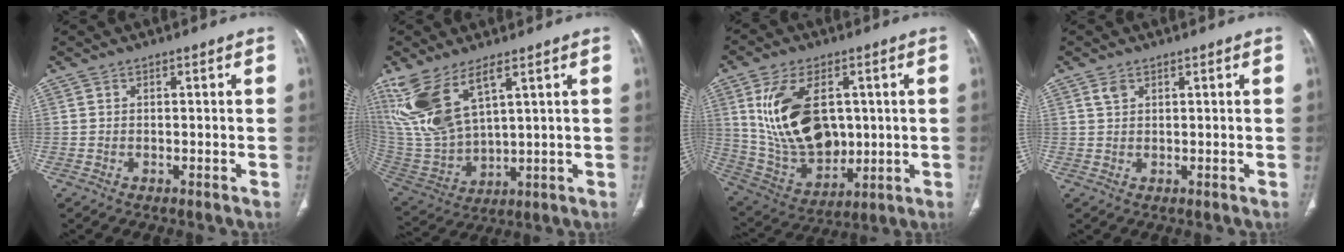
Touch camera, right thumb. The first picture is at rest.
{"total": 14.9, "force": [7.8, 6.0, 11.1], "torque": [-0.240, -0.031, 0.182]}
{"total": 19.0, "force": [3.5, 12.1, 14.2], "torque": [-0.237, -0.014, 0.087]}
{"total": 1.6, "force": [0.9, 1.0, 0.9], "torque": [-0.015, 0.001, 0.022]}